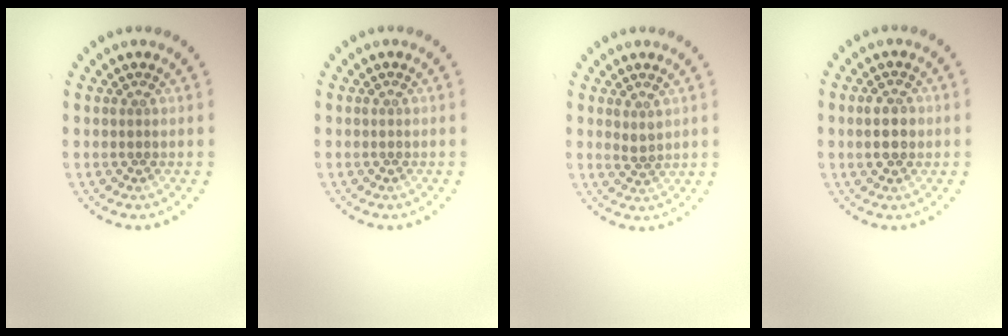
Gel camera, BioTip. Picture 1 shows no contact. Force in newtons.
{"total": 0.0}
{"total": 1.0, "press": 0.9, "slide": 0.5}
{"total": 2.8, "press": 2.8, "slide": 0.2}